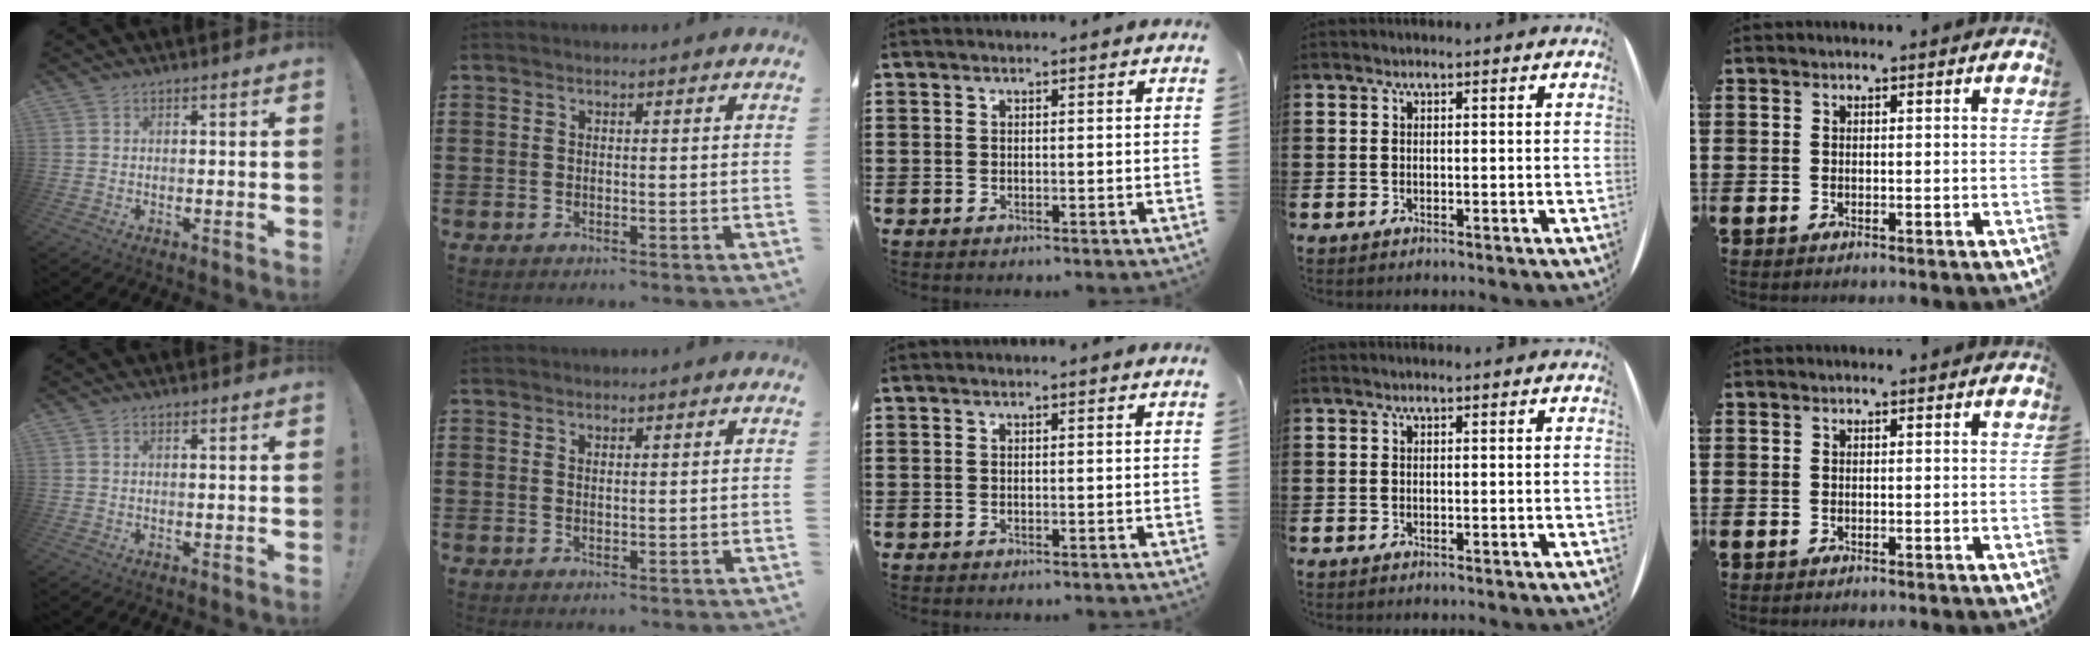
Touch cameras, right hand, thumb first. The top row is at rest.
{"thumb": {"total": 0.8, "force": [0.2, 0.4, 0.6], "torque": [-0.017, 0.004, 0.004]}, "index": {"total": 0.8, "force": [0.7, 0.3, 0.3], "torque": [-0.005, 0.002, 0.013]}}